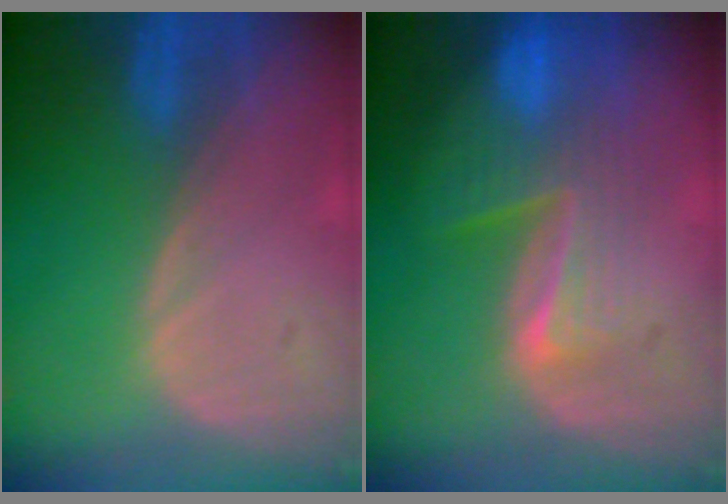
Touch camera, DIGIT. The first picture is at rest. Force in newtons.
{"total": 8.1, "press": 7.0, "slide": 4.1}